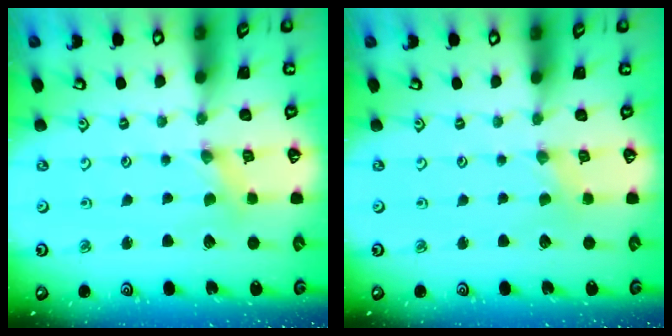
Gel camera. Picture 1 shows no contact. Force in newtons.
{"total": 0.0}